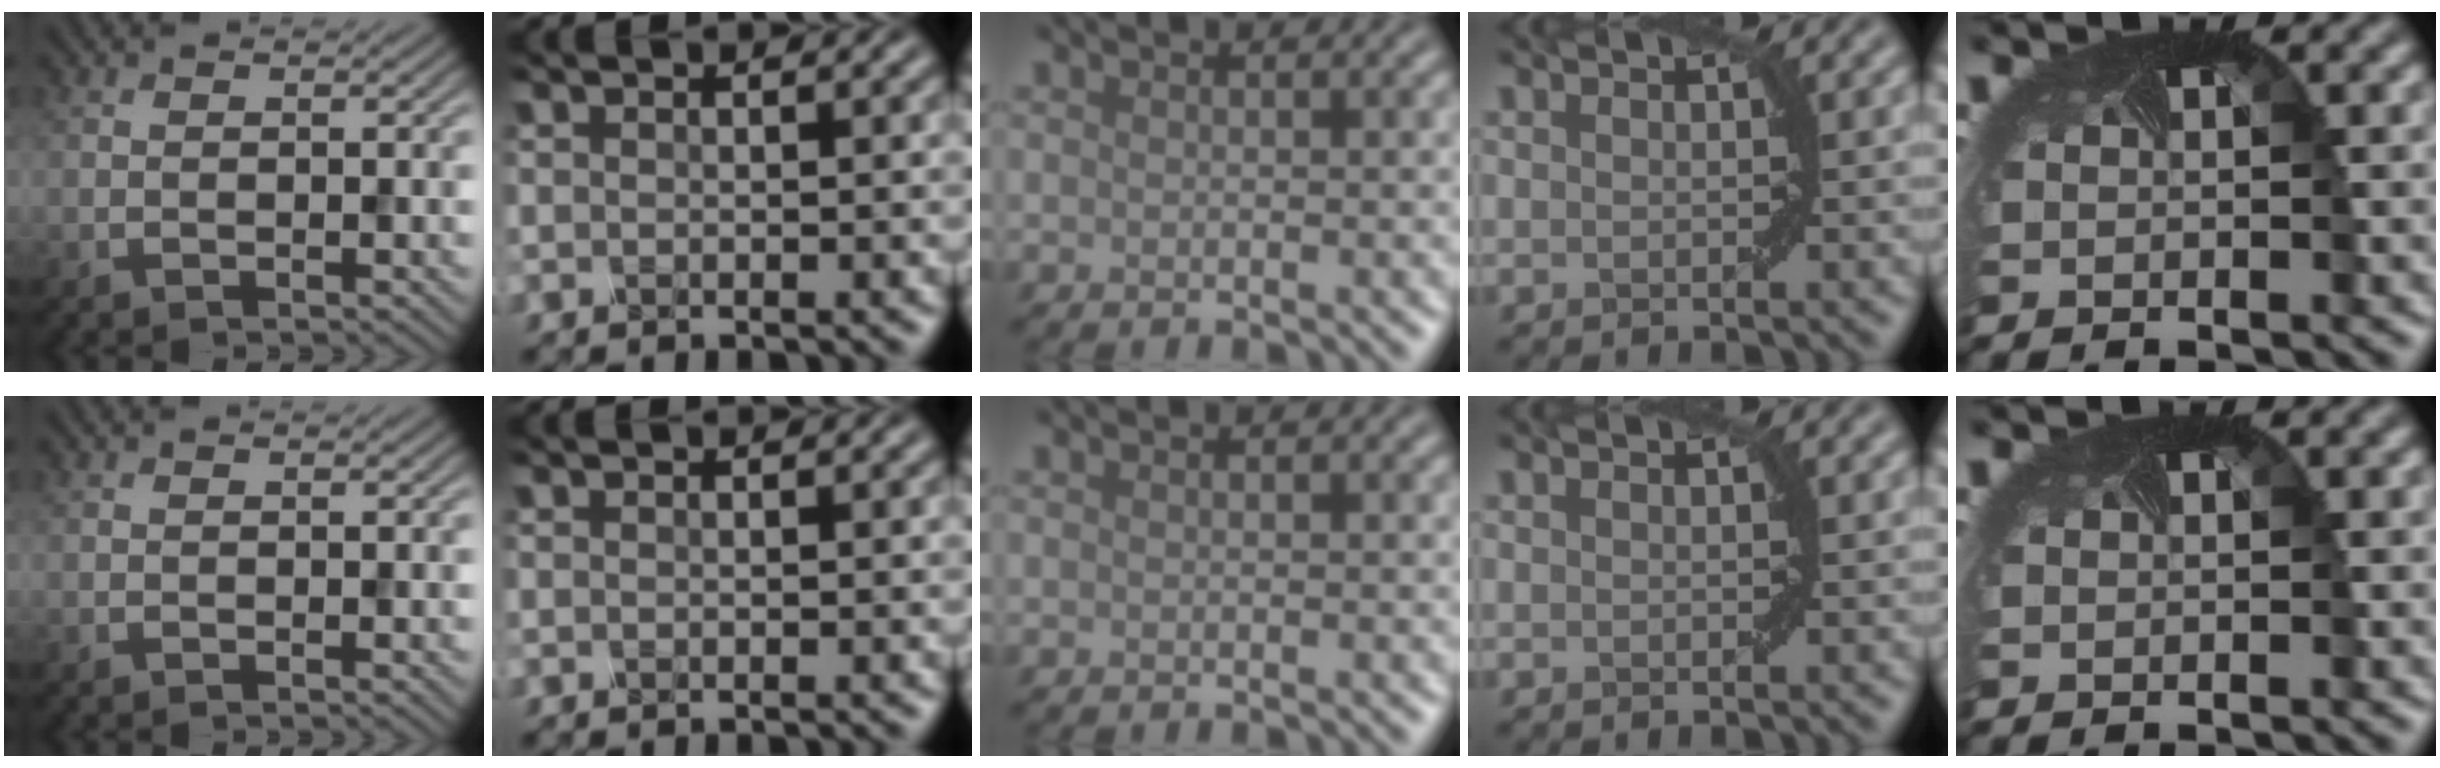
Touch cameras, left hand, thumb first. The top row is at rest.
{}